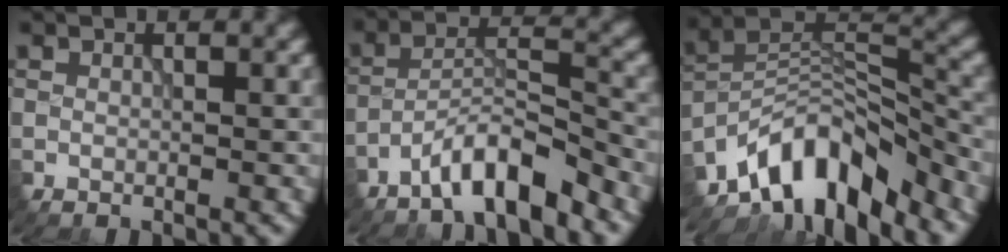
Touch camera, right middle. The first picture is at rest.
{"total": 5.8, "force": [-4.4, 1.0, 3.5], "torque": [-0.057, 0.010, -0.083]}
{"total": 10.5, "force": [-7.9, 4.0, 5.6], "torque": [-0.086, 0.011, -0.156]}